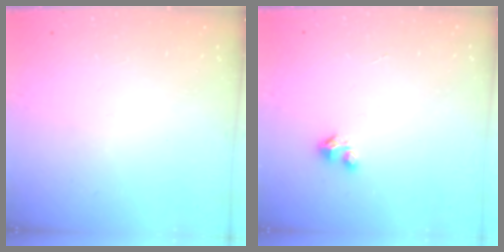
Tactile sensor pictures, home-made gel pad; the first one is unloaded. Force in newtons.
{"total": 1.6, "press": 1.6, "slide": 0.1}